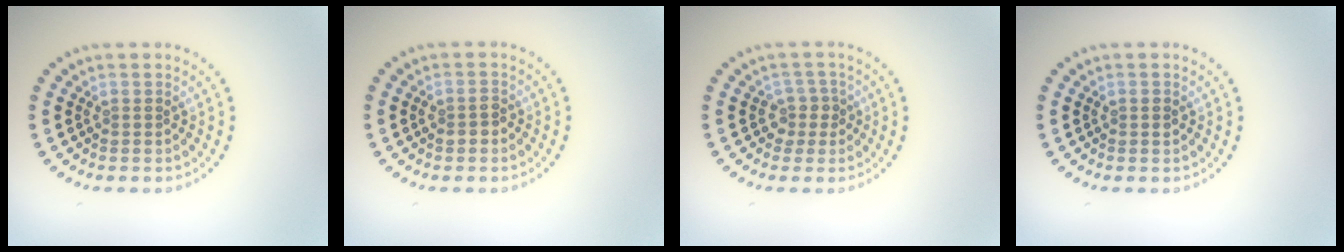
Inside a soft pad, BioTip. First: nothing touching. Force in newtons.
{"total": 1.4, "press": 1.4, "slide": 0.3}
{"total": 1.7, "press": 1.4, "slide": 1.0}
{"total": 0.9, "press": 0.9, "slide": 0.1}